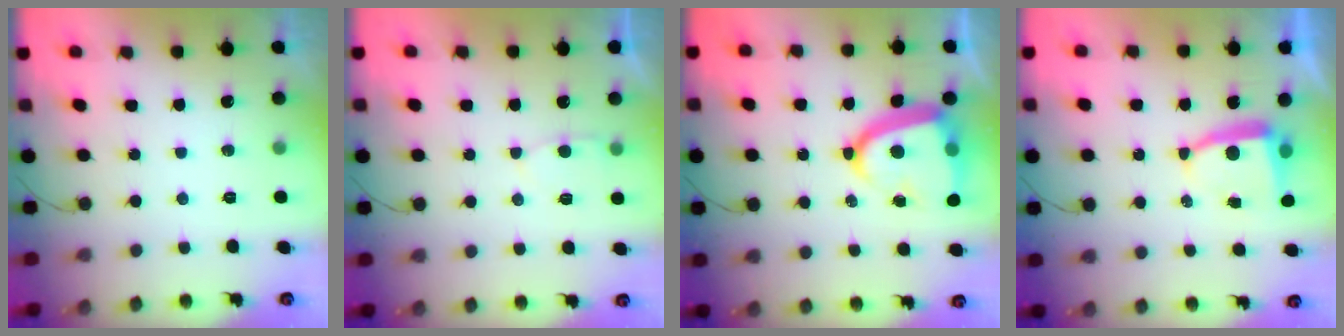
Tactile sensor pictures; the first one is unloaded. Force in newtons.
{"total": 3.0, "press": 3.0, "slide": 0.4}
{"total": 16.5, "press": 16.4, "slide": 1.5}
{"total": 6.0, "press": 5.9, "slide": 0.6}